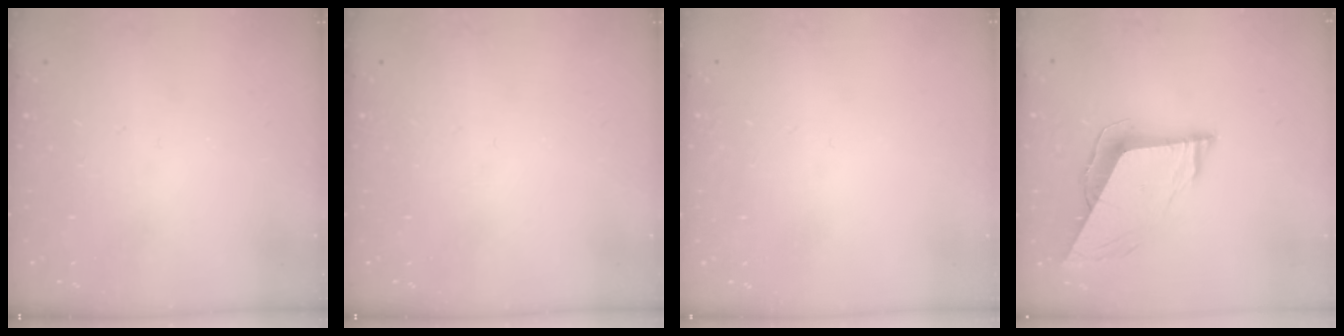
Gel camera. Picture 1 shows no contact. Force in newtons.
{"total": 0.0}
{"total": 1.6, "press": 1.5, "slide": 0.1}
{"total": 8.9, "press": 8.9, "slide": 1.2}